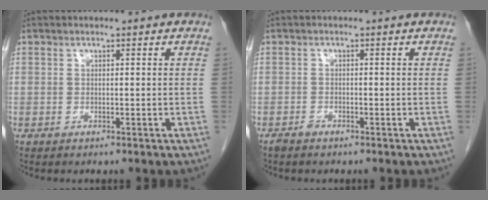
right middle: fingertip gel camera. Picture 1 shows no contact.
{"total": 1.2, "force": [-1.0, 0.4, 0.5], "torque": [-0.015, -0.001, -0.018]}